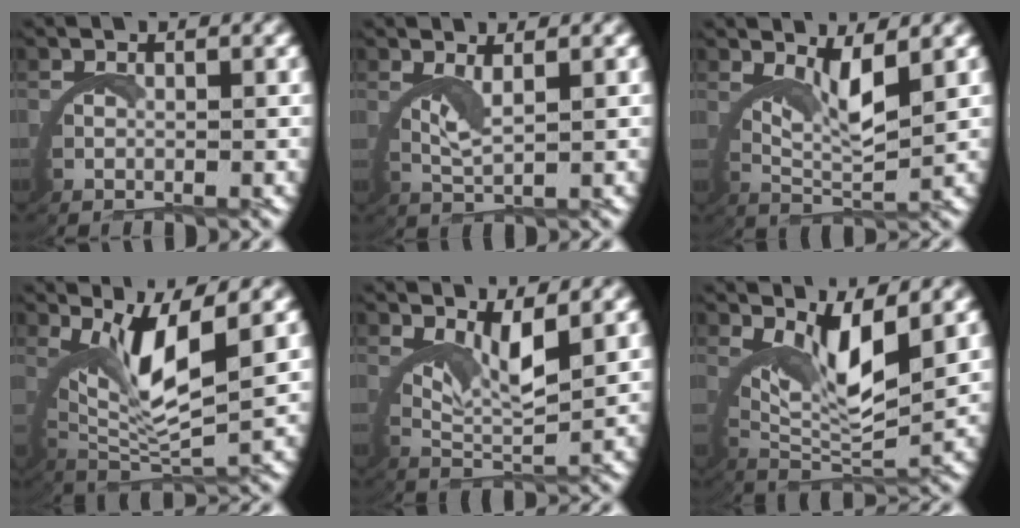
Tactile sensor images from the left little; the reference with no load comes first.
{"total": 2.8, "force": [1.9, 0.0, 2.1], "torque": [-0.046, -0.004, 0.038]}
{"total": 4.6, "force": [2.9, 0.8, 3.5], "torque": [-0.067, -0.010, 0.052]}
{"total": 8.0, "force": [3.1, 3.0, 6.7], "torque": [-0.143, -0.005, 0.058]}
{"total": 5.0, "force": [3.2, 1.2, 3.7], "torque": [-0.075, -0.008, 0.057]}
{"total": 7.1, "force": [3.3, 2.6, 5.7], "torque": [-0.113, -0.008, 0.061]}